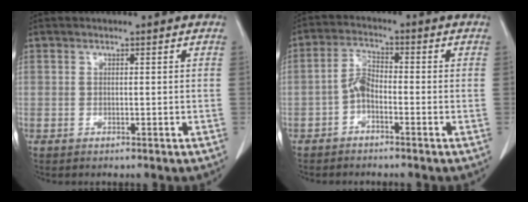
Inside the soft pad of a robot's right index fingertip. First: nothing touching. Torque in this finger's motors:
{"motor_torque": [0.49, -0.35, 0.24, 0.07]}